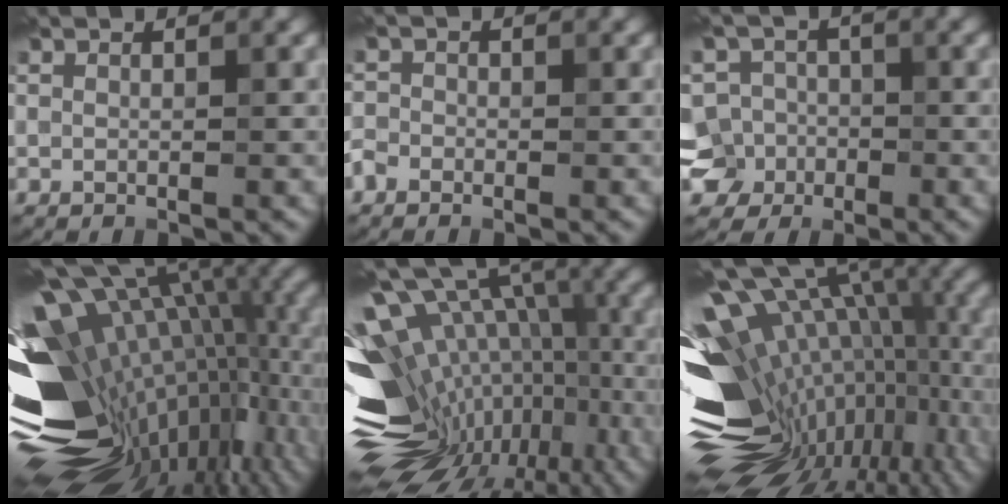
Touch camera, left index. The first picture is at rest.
{"total": 1.4, "force": [-1.1, 0.9, 0.0], "torque": [0.005, 0.002, -0.028]}
{"total": 6.5, "force": [-3.2, 5.6, 1.2], "torque": [-0.001, 0.004, -0.080]}
{"total": 18.0, "force": [-1.0, 9.6, 15.2], "torque": [-0.264, -0.026, -0.004]}
{"total": 15.3, "force": [-2.9, 9.8, 11.4], "torque": [-0.183, 0.021, -0.016]}
{"total": 17.9, "force": [-2.0, 9.9, 14.8], "torque": [-0.236, -0.017, -0.006]}